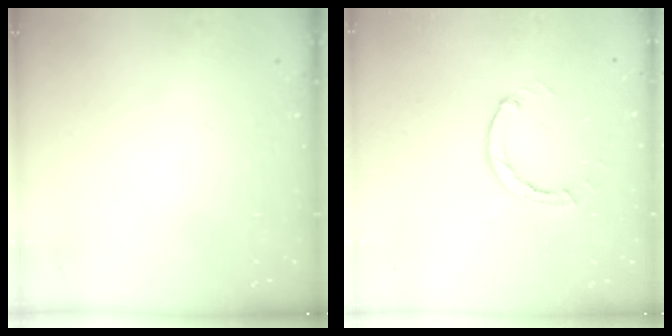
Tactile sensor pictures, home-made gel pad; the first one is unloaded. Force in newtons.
{"total": 2.7, "press": 2.7, "slide": 0.3}